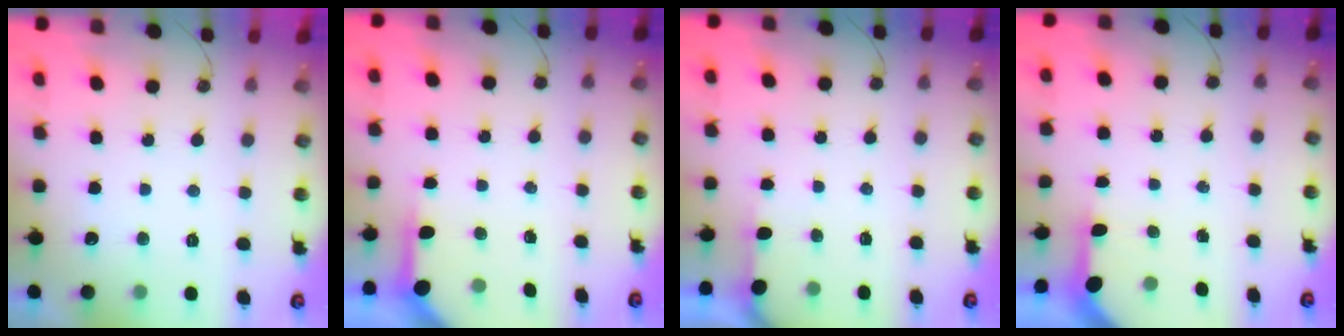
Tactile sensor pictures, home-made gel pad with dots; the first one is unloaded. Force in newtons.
{"total": 4.0, "press": 4.0, "slide": 0.5}
{"total": 2.4, "press": 2.4, "slide": 0.3}
{"total": 3.5, "press": 3.5, "slide": 0.4}